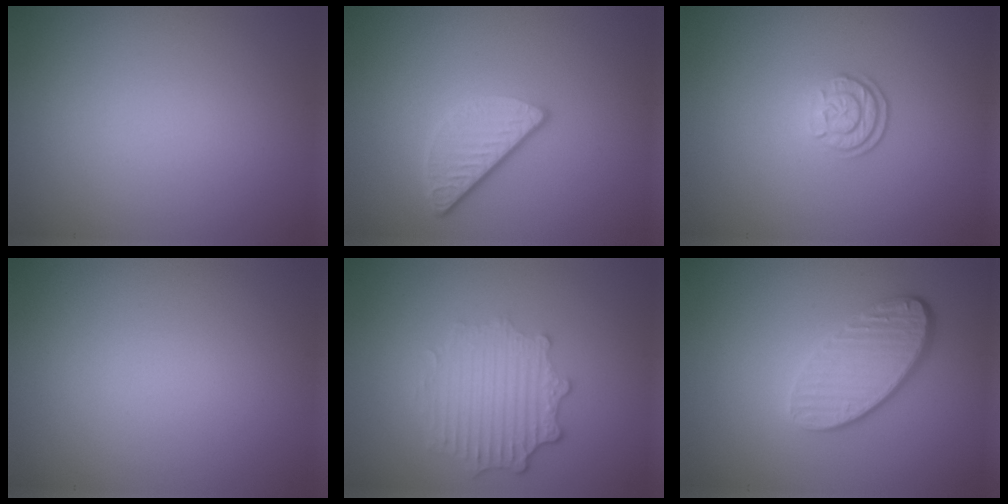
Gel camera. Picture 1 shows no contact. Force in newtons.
{"total": 3.3, "press": 2.6, "slide": 2.0}
{"total": 2.1, "press": 1.8, "slide": 1.2}
{"total": 0.0}
{"total": 3.6, "press": 2.8, "slide": 2.2}
{"total": 4.4, "press": 3.1, "slide": 3.1}